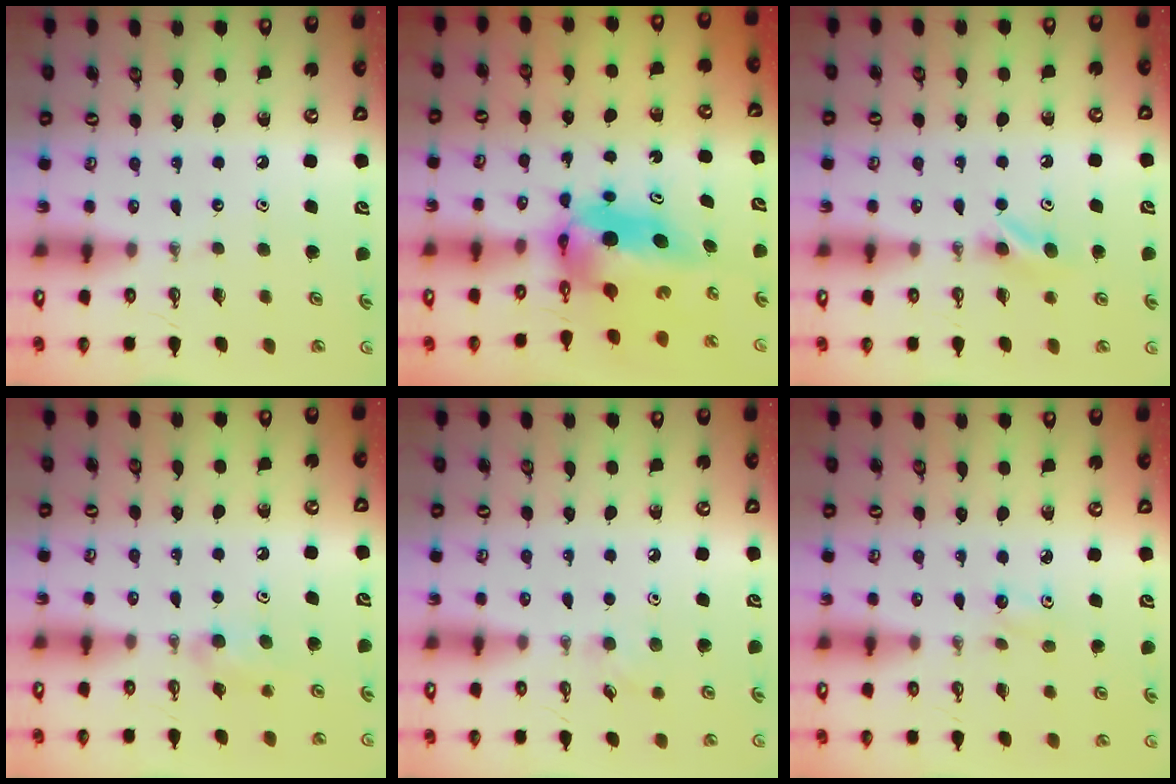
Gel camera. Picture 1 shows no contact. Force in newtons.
{"total": 6.5, "press": 6.5, "slide": 0.4}
{"total": 4.4, "press": 4.0, "slide": 1.7}
{"total": 10.4, "press": 6.8, "slide": 7.8}
{"total": 5.7, "press": 5.6, "slide": 1.5}
{"total": 4.7, "press": 4.6, "slide": 0.9}